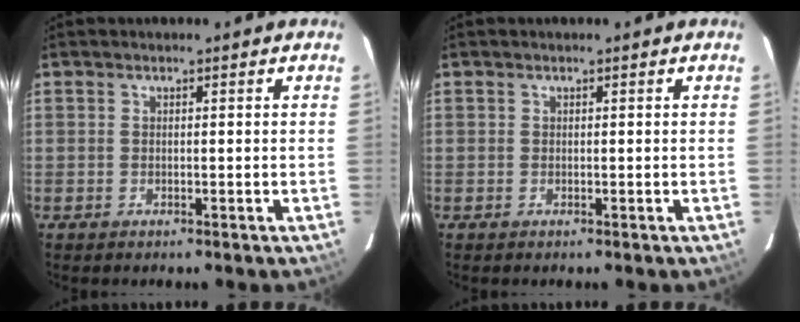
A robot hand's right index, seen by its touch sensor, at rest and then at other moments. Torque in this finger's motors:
{"motor_torque": [0.14, -0.02, 0.06, 0.01]}